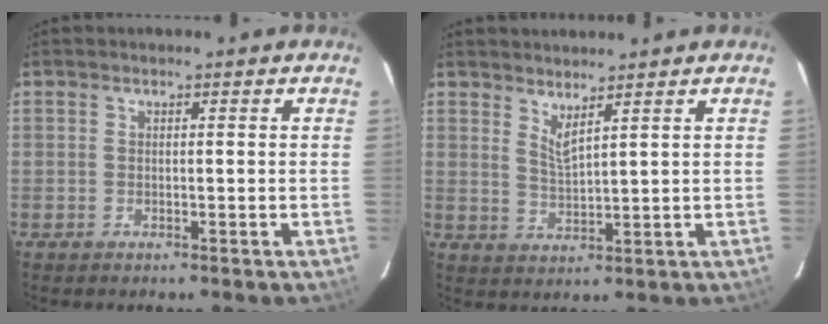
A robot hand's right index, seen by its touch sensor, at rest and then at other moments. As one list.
[{"total": 3.4, "force": [2.9, 0.0, 1.9], "torque": [-0.035, -0.010, 0.051]}]